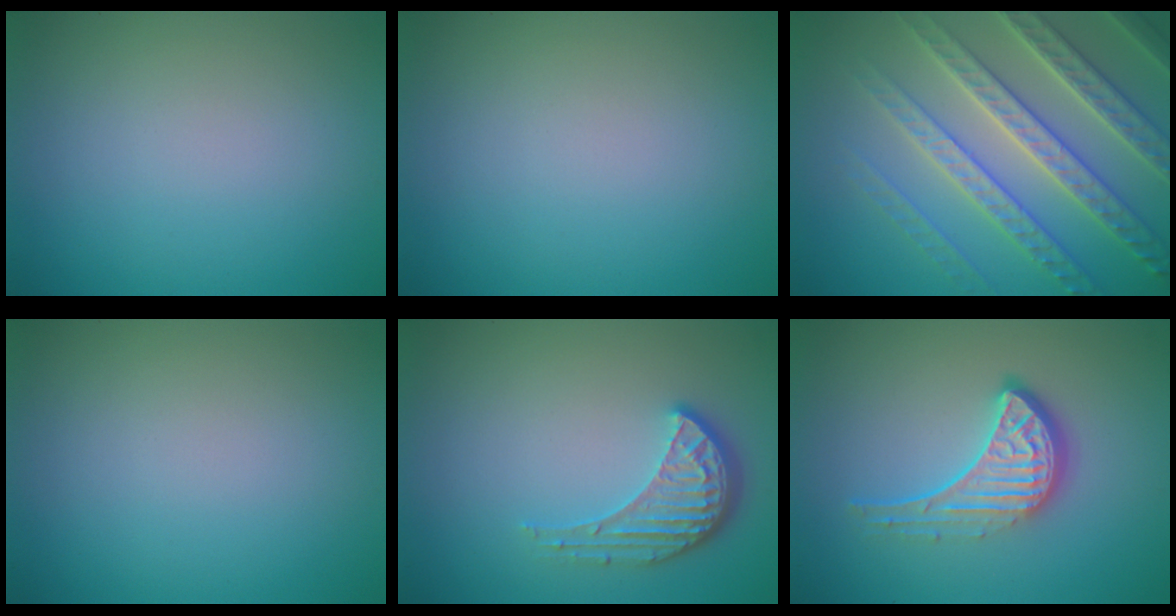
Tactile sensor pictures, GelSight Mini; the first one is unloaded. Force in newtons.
{"total": 0.0}
{"total": 7.0, "press": 6.8, "slide": 1.7}
{"total": 0.0}
{"total": 4.1, "press": 3.1, "slide": 2.7}
{"total": 4.6, "press": 3.3, "slide": 3.2}